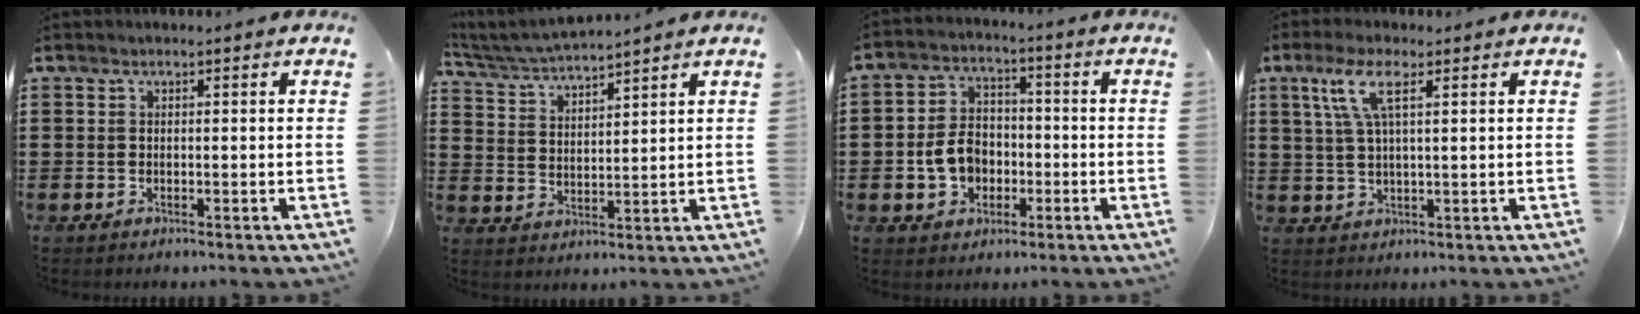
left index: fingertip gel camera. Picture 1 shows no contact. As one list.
[{"total": 4.3, "force": [4.2, -0.3, 0.8], "torque": [-0.034, -0.022, 0.072]}, {"total": 6.7, "force": [-1.9, 5.3, 3.7], "torque": [-0.095, 0.009, -0.041]}, {"total": 5.9, "force": [2.5, 1.4, 5.2], "torque": [-0.119, 0.003, 0.041]}]